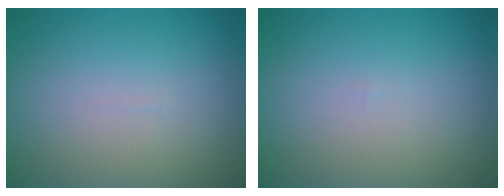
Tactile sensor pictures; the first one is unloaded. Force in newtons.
{"total": 0.0}